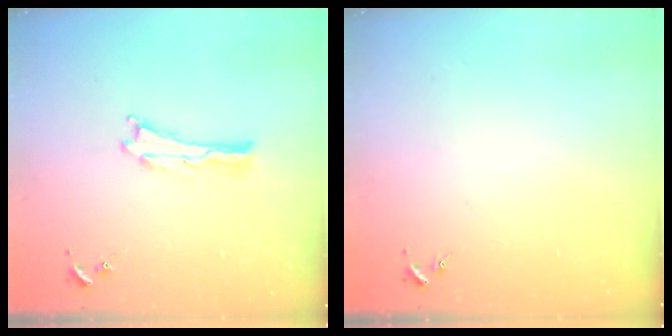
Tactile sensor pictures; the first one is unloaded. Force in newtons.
{"total": 0.0}